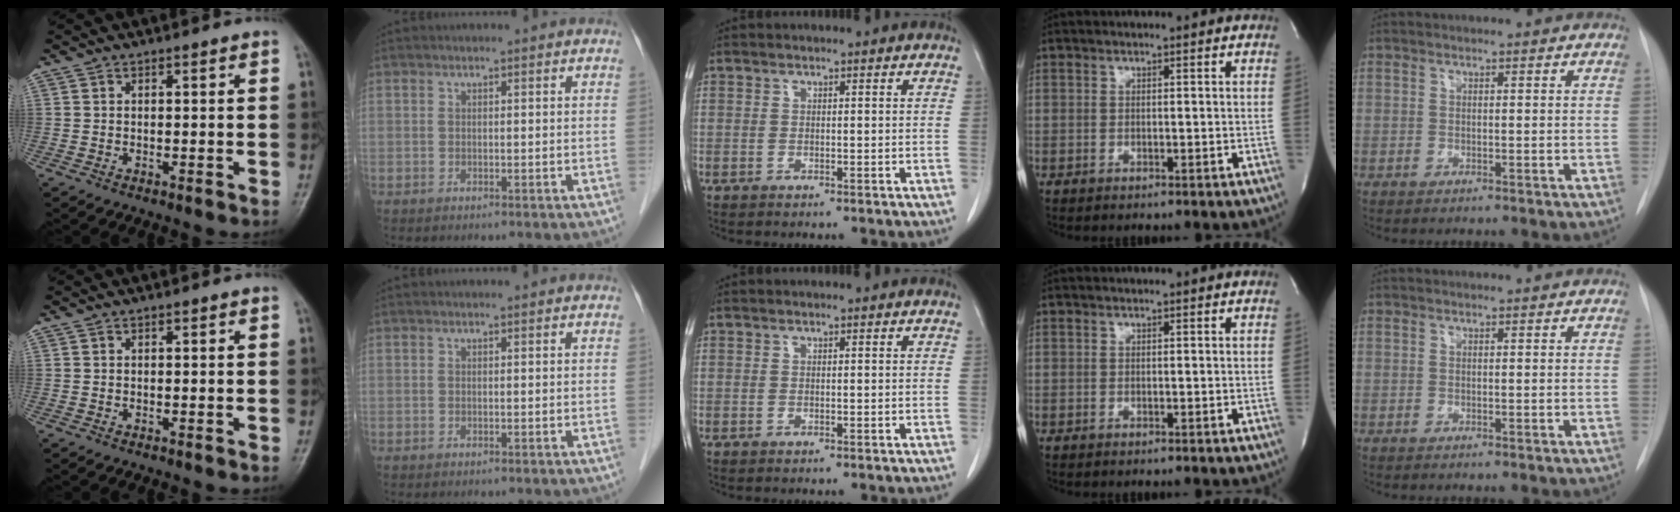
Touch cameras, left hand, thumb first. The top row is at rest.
{}